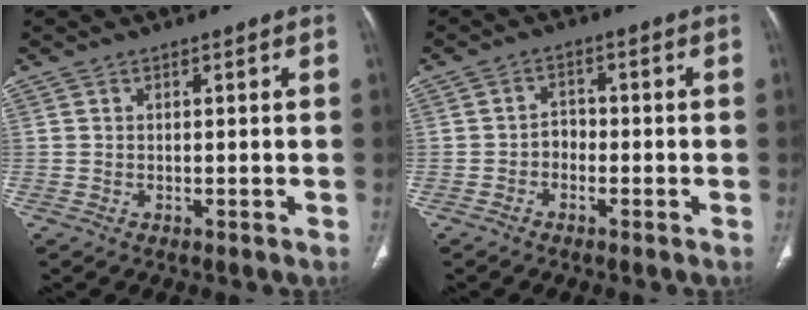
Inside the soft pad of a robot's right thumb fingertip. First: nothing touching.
{"total": 2.5, "force": [-1.2, 1.8, 1.2], "torque": [-0.004, 0.014, -0.027]}